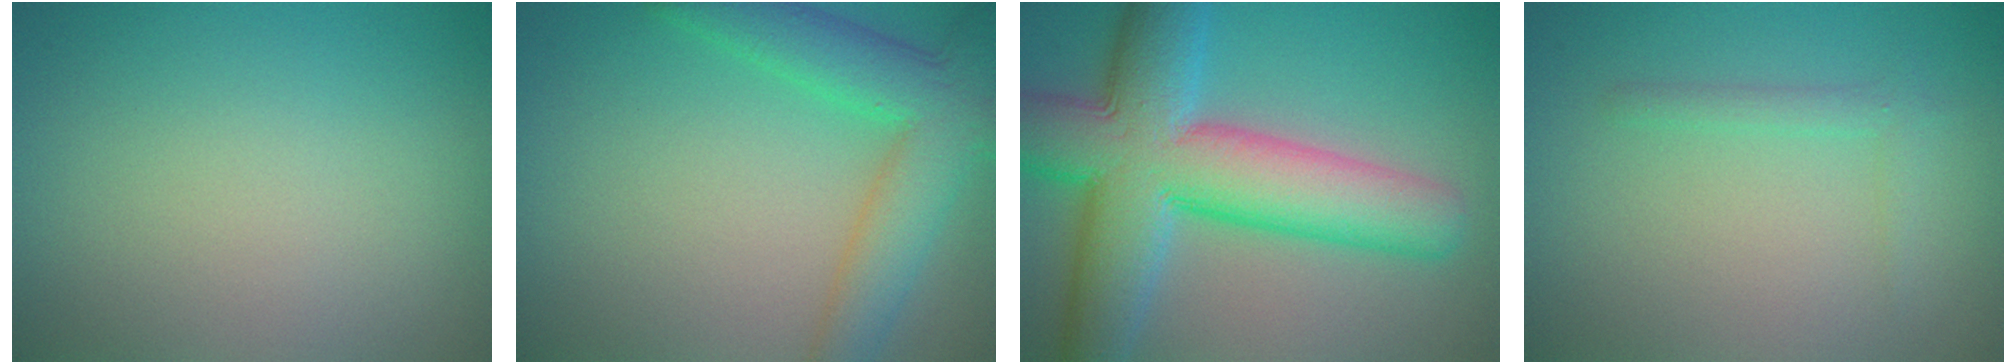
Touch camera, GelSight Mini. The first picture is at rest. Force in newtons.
{"total": 6.9, "press": 6.9, "slide": 0.4}
{"total": 12.1, "press": 12.1, "slide": 0.5}
{"total": 1.1, "press": 1.1, "slide": 0.1}